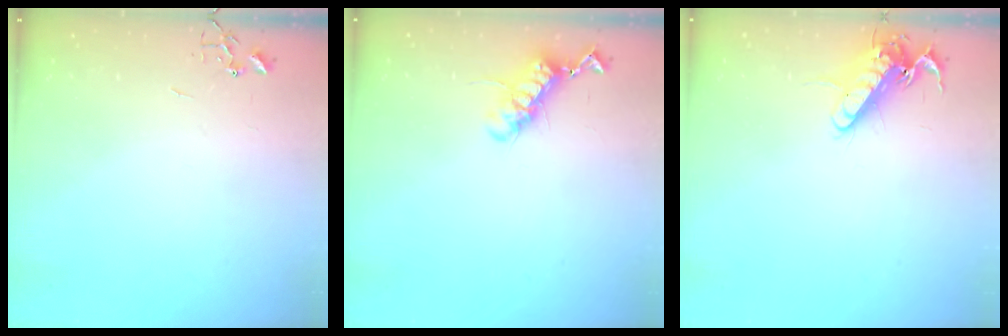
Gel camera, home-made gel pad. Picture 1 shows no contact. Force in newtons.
{"total": 11.7, "press": 11.7, "slide": 0.9}
{"total": 13.5, "press": 13.3, "slide": 1.9}